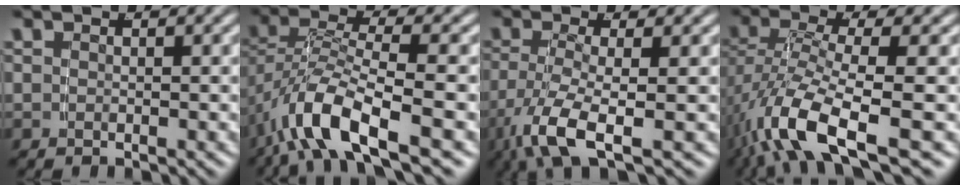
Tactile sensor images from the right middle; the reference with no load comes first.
{"total": 6.4, "force": [-2.7, 2.5, 5.2], "torque": [-0.122, -0.022, -0.031]}
{"total": 5.6, "force": [-2.6, 1.9, 4.7], "torque": [-0.107, -0.031, -0.027]}
{"total": 7.7, "force": [-3.7, 2.7, 6.3], "torque": [-0.137, -0.032, -0.044]}